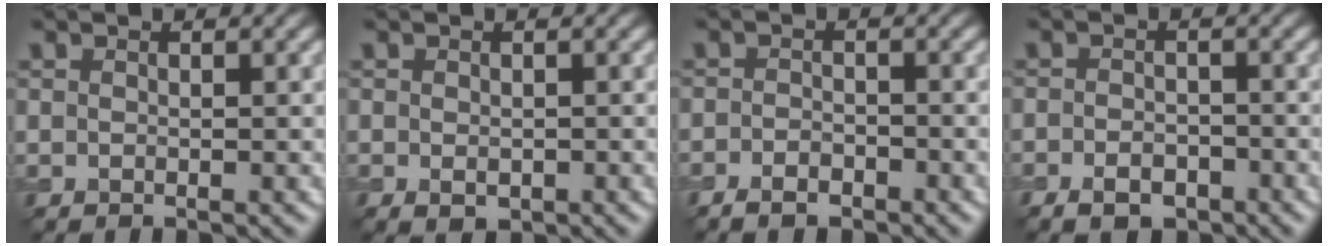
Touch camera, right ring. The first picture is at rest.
{"total": 1.5, "force": [-0.5, 1.0, 1.0], "torque": [-0.017, -0.009, -0.004]}
{"total": 2.4, "force": [-1.8, 1.0, 1.3], "torque": [-0.022, -0.002, -0.035]}
{"total": 3.3, "force": [-2.1, 1.8, 1.7], "torque": [-0.018, -0.002, -0.039]}